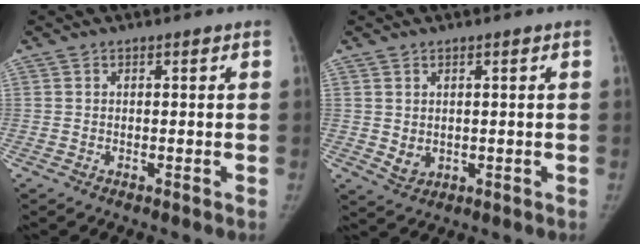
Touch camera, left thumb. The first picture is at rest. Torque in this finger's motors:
{"motor_torque": [0.09, 0.47, 0.29, 0.30, 0.00]}